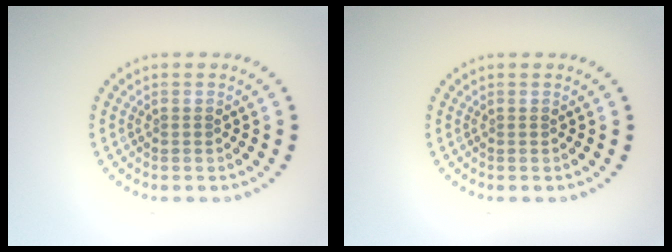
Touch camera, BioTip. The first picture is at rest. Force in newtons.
{"total": 0.0}